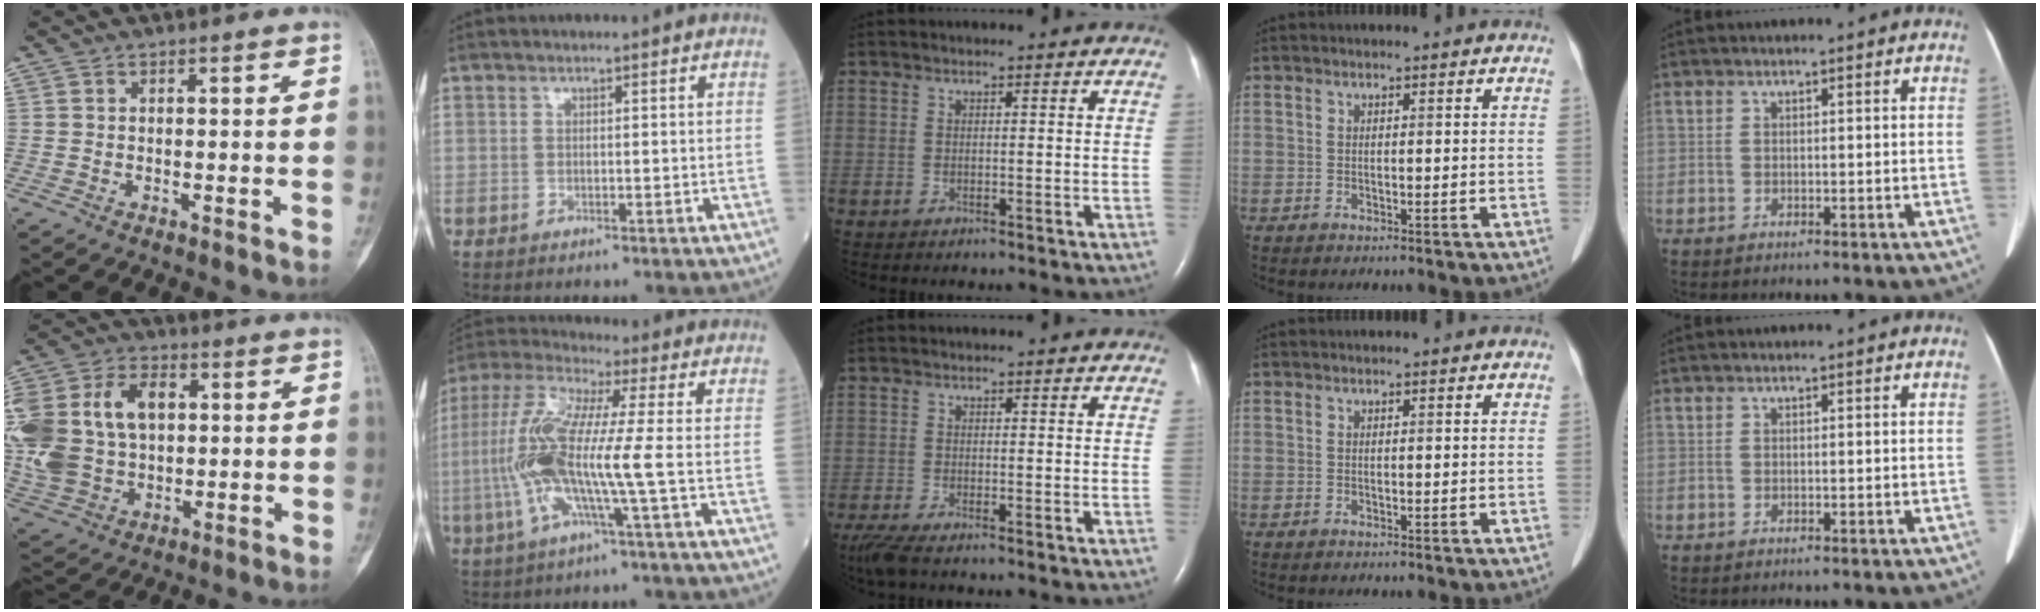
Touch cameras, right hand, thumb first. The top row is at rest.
{"thumb": {"total": 23.8, "force": [2.9, 16.9, 16.5], "torque": [-0.375, 0.023, 0.066]}, "index": {"total": 13.2, "force": [-1.9, 0.2, 13.1], "torque": [-0.287, 0.004, -0.049]}, "middle": {"total": 3.2, "force": [-2.5, 0.2, 2.0], "torque": [-0.048, -0.011, -0.052]}}